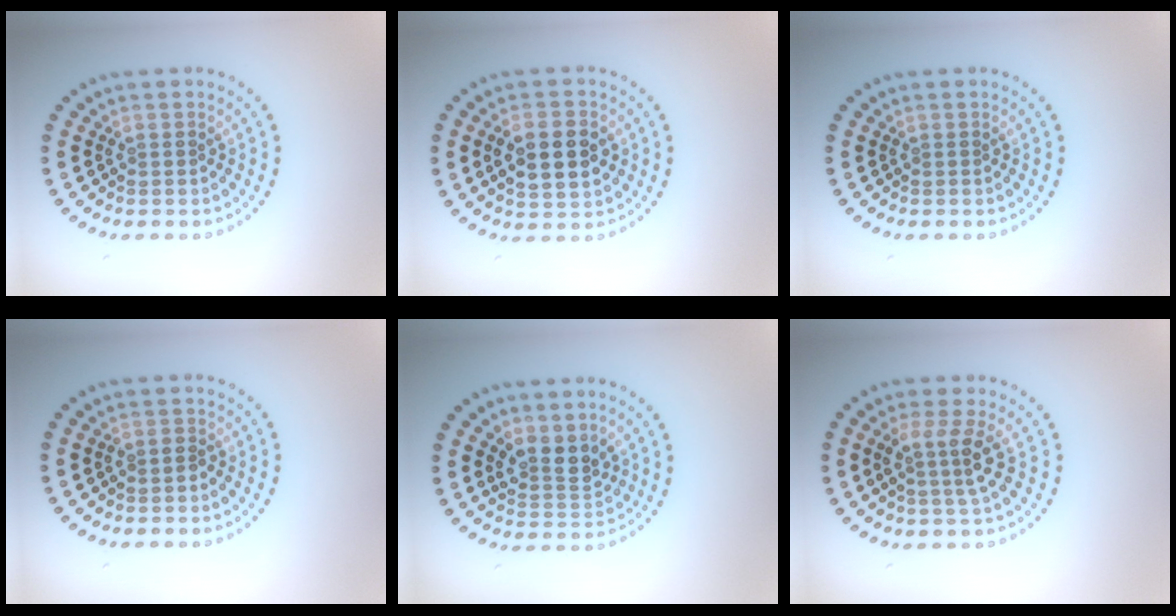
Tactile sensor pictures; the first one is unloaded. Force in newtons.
{"total": 4.4, "press": 4.4, "slide": 0.4}
{"total": 0.0}
{"total": 0.7, "press": 0.4, "slide": 0.6}
{"total": 2.8, "press": 2.4, "slide": 1.3}
{"total": 2.9, "press": 2.1, "slide": 2.0}